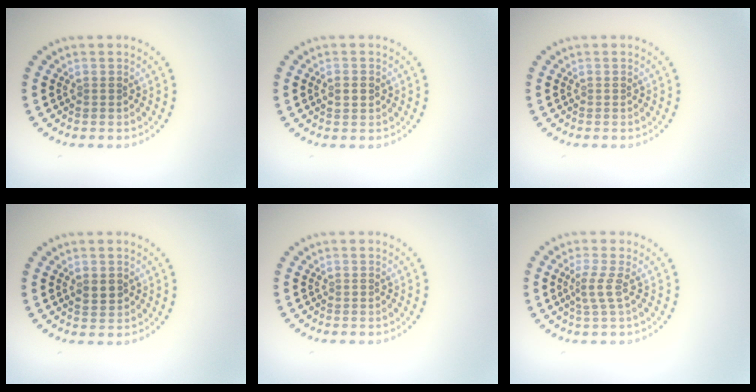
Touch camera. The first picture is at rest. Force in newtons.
{"total": 1.7, "press": 1.7, "slide": 0.1}
{"total": 0.0}
{"total": 1.6, "press": 1.6, "slide": 0.2}
{"total": 0.0}
{"total": 2.0, "press": 1.3, "slide": 1.5}